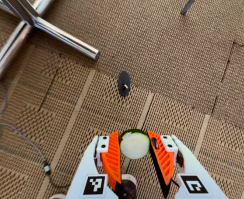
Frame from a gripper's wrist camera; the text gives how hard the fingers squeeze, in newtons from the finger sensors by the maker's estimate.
{"total": 9.5, "left": 9.1, "right": 9.8}